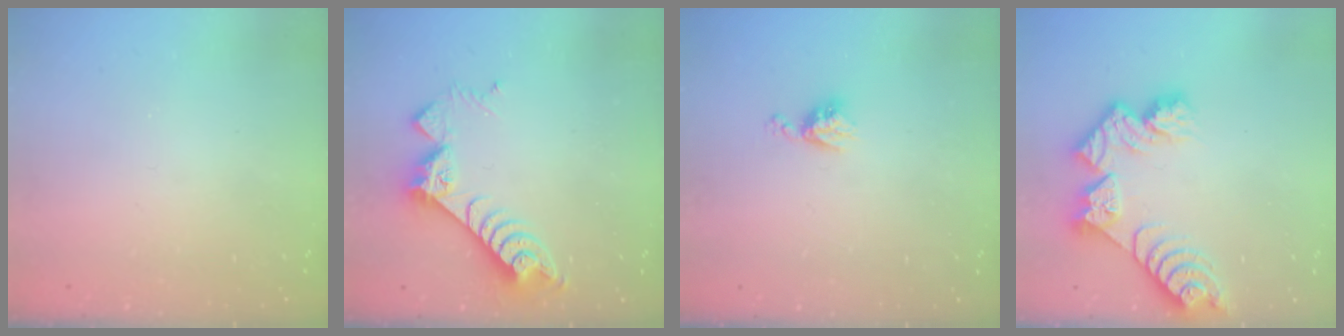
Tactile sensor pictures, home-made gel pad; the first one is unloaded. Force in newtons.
{"total": 9.7, "press": 9.7, "slide": 0.6}
{"total": 4.4, "press": 4.3, "slide": 0.6}
{"total": 12.8, "press": 12.7, "slide": 1.2}